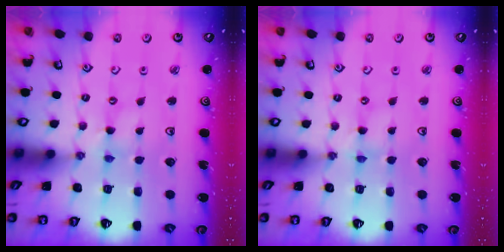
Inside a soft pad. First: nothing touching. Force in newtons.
{"total": 0.6, "press": 0.6, "slide": 0.1}